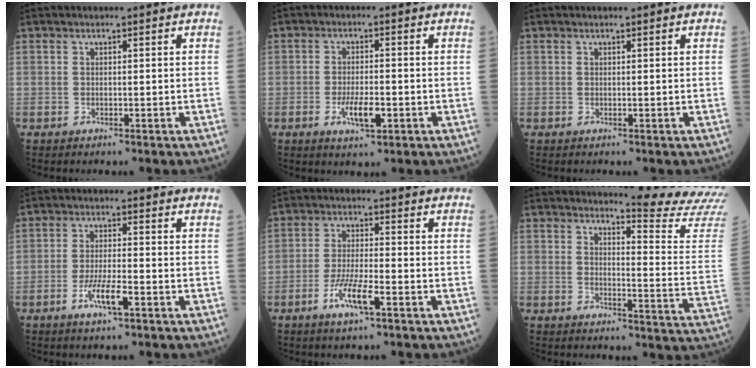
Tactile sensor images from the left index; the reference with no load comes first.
{"total": 4.5, "force": [-1.7, 1.2, 4.0], "torque": [-0.077, -0.002, -0.027]}
{"total": 0.0}
{"total": 5.0, "force": [-2.5, 0.7, 4.3], "torque": [-0.085, -0.004, -0.049]}
{"total": 6.1, "force": [-3.1, 0.8, 5.2], "torque": [-0.105, -0.006, -0.061]}
{"total": 12.5, "force": [12.2, -2.7, 1.0], "torque": [-0.014, -0.134, 0.130]}